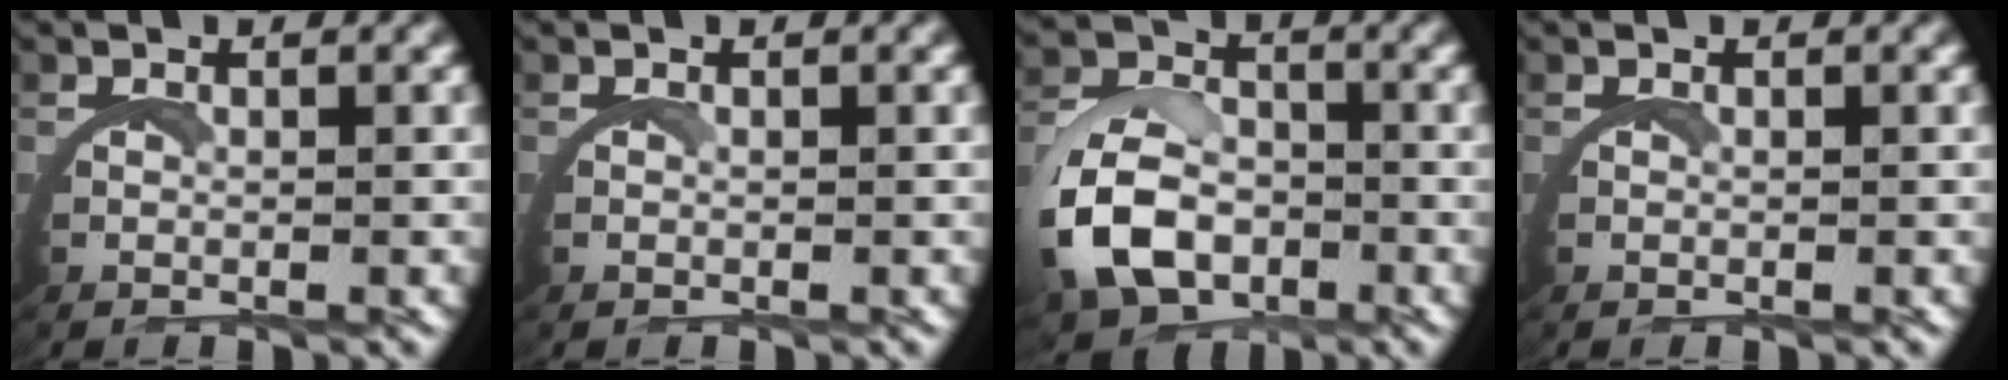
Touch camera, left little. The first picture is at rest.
{"total": 0.0}
{"total": 6.0, "force": [-1.2, 4.4, 3.8], "torque": [-0.081, -0.010, -0.021]}
{"total": 0.0}